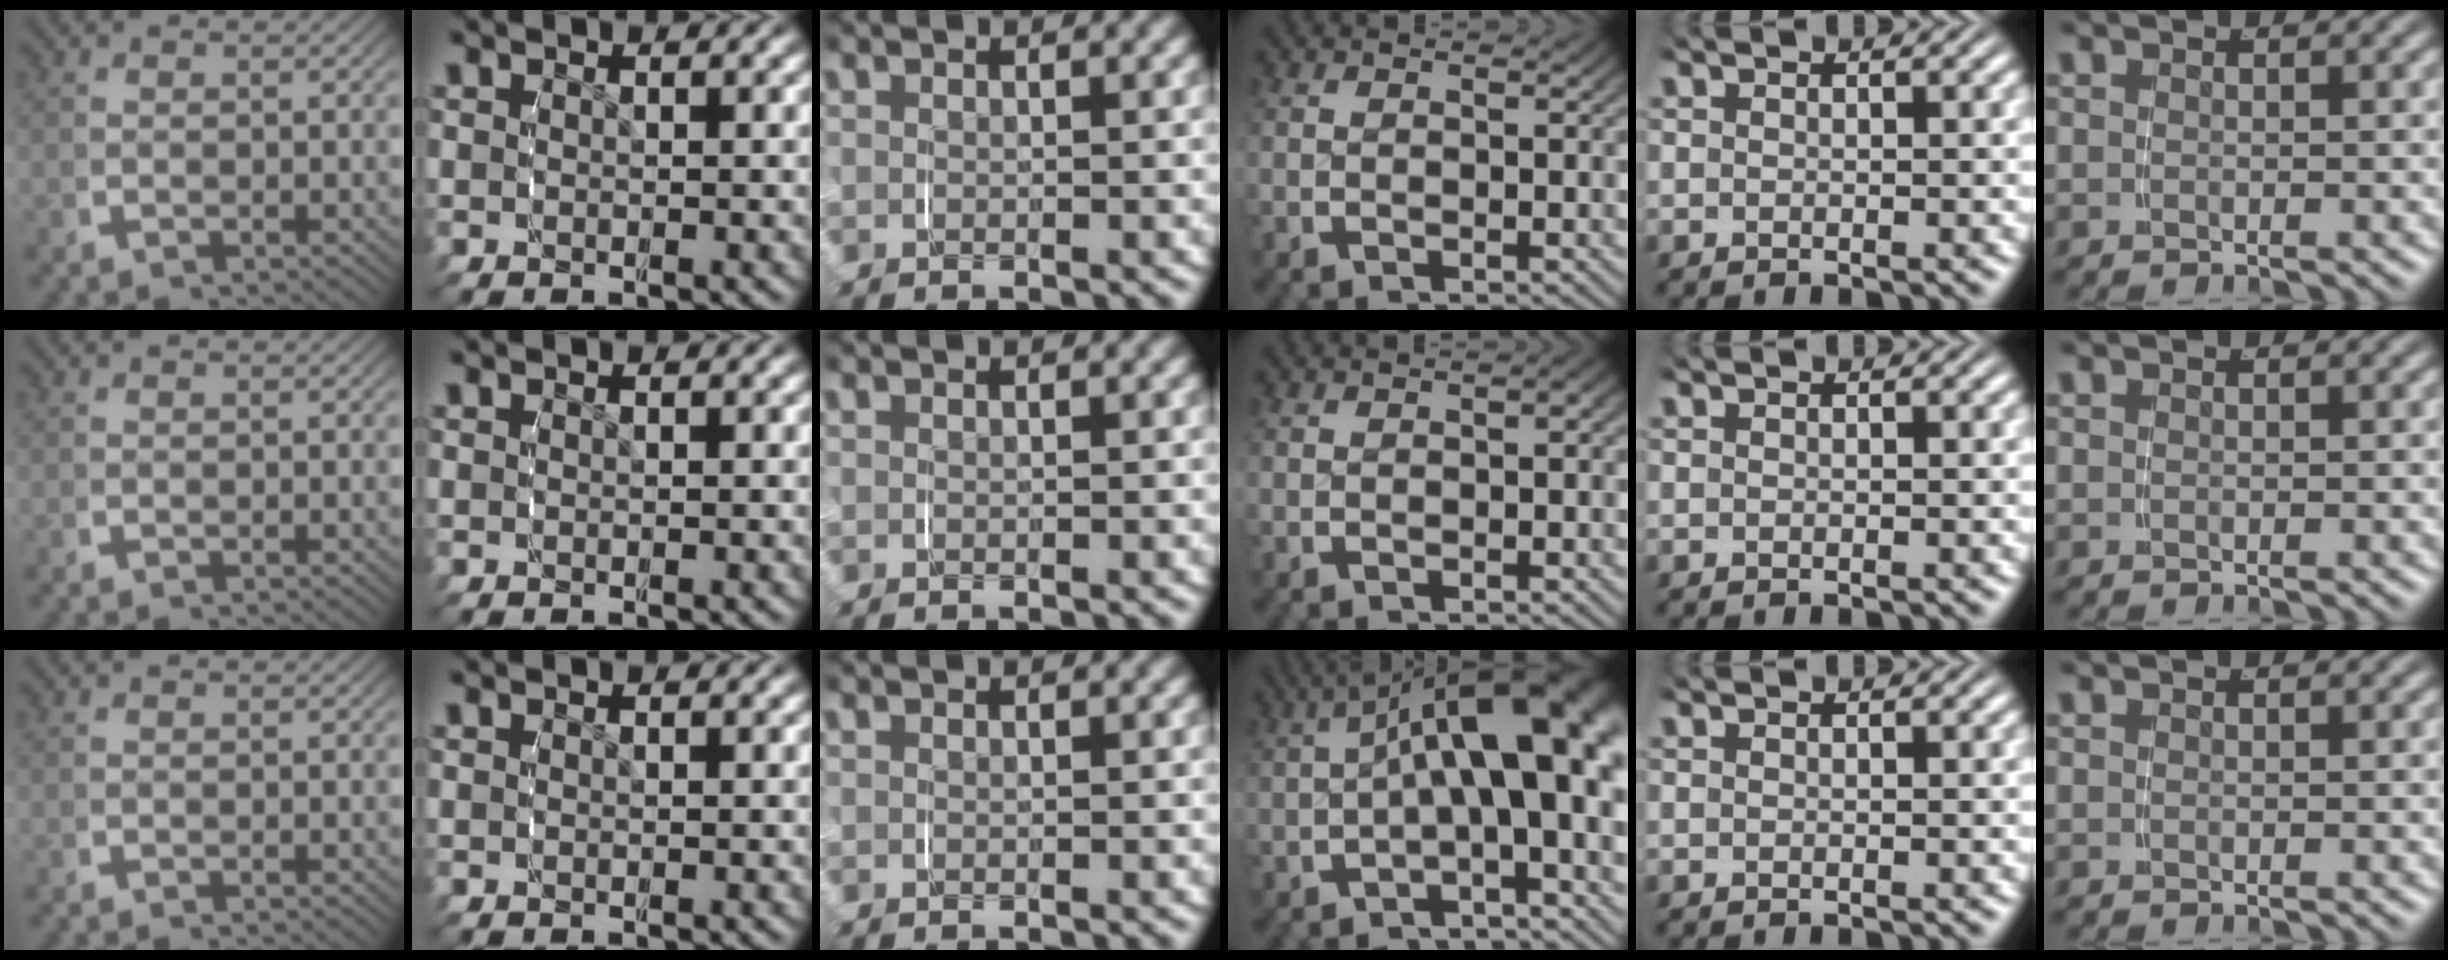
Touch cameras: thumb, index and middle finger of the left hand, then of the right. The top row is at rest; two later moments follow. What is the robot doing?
{"motion": "grasp_and_lifting", "object": "measuring cup"}